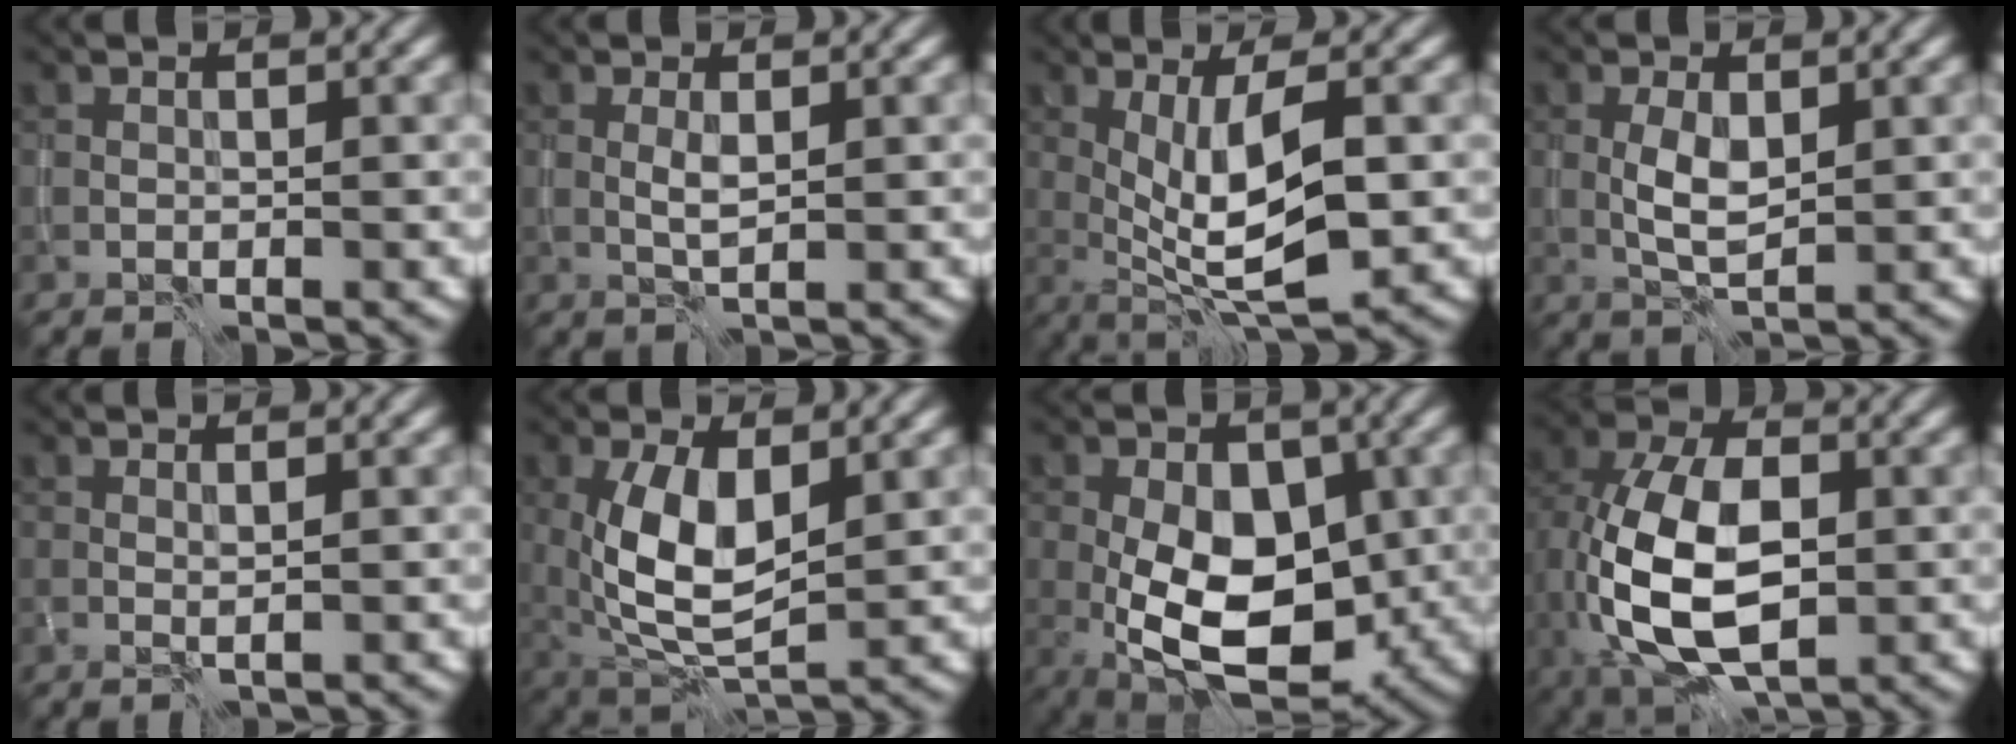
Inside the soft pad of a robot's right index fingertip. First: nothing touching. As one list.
[{"total": 1.3, "force": [0.1, 0.2, 1.2], "torque": [-0.030, 0.000, 0.003]}, {"total": 7.5, "force": [-0.3, 2.3, 7.1], "torque": [-0.123, -0.006, -0.002]}, {"total": 2.9, "force": [0.1, 1.2, 2.7], "torque": [-0.058, 0.000, 0.005]}, {"total": 0.7, "force": [0.1, -0.1, 0.7], "torque": [-0.012, -0.002, 0.003]}, {"total": 7.1, "force": [0.7, 3.3, 6.3], "torque": [-0.136, -0.006, 0.016]}, {"total": 10.4, "force": [-1.5, 6.0, 8.3], "torque": [-0.141, -0.009, -0.028]}, {"total": 12.0, "force": [-1.4, 7.1, 9.5], "torque": [-0.207, -0.009, -0.023]}]